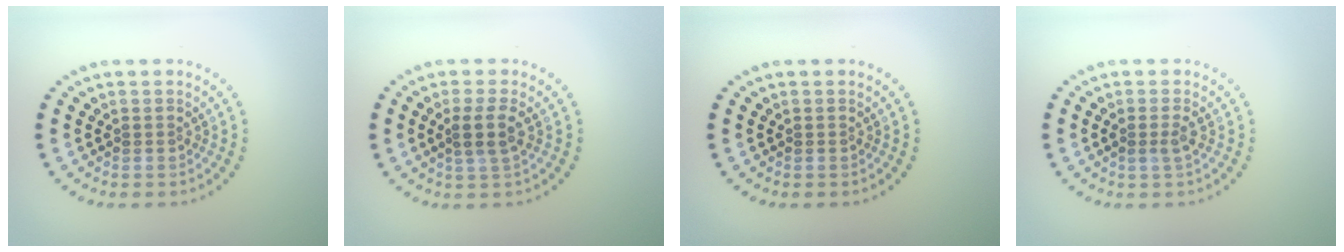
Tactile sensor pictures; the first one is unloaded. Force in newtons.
{"total": 2.1, "press": 1.8, "slide": 1.1}
{"total": 0.0}
{"total": 1.1, "press": 0.8, "slide": 0.7}